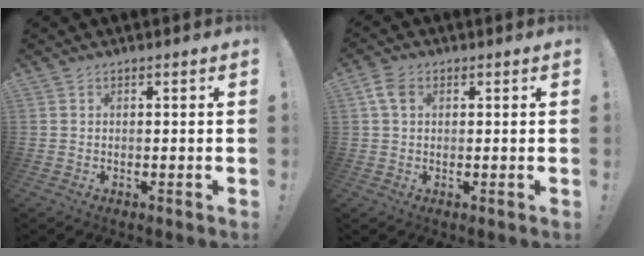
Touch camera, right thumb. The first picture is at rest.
{"total": 4.8, "force": [1.5, 3.3, 3.2], "torque": [-0.058, 0.006, 0.031]}